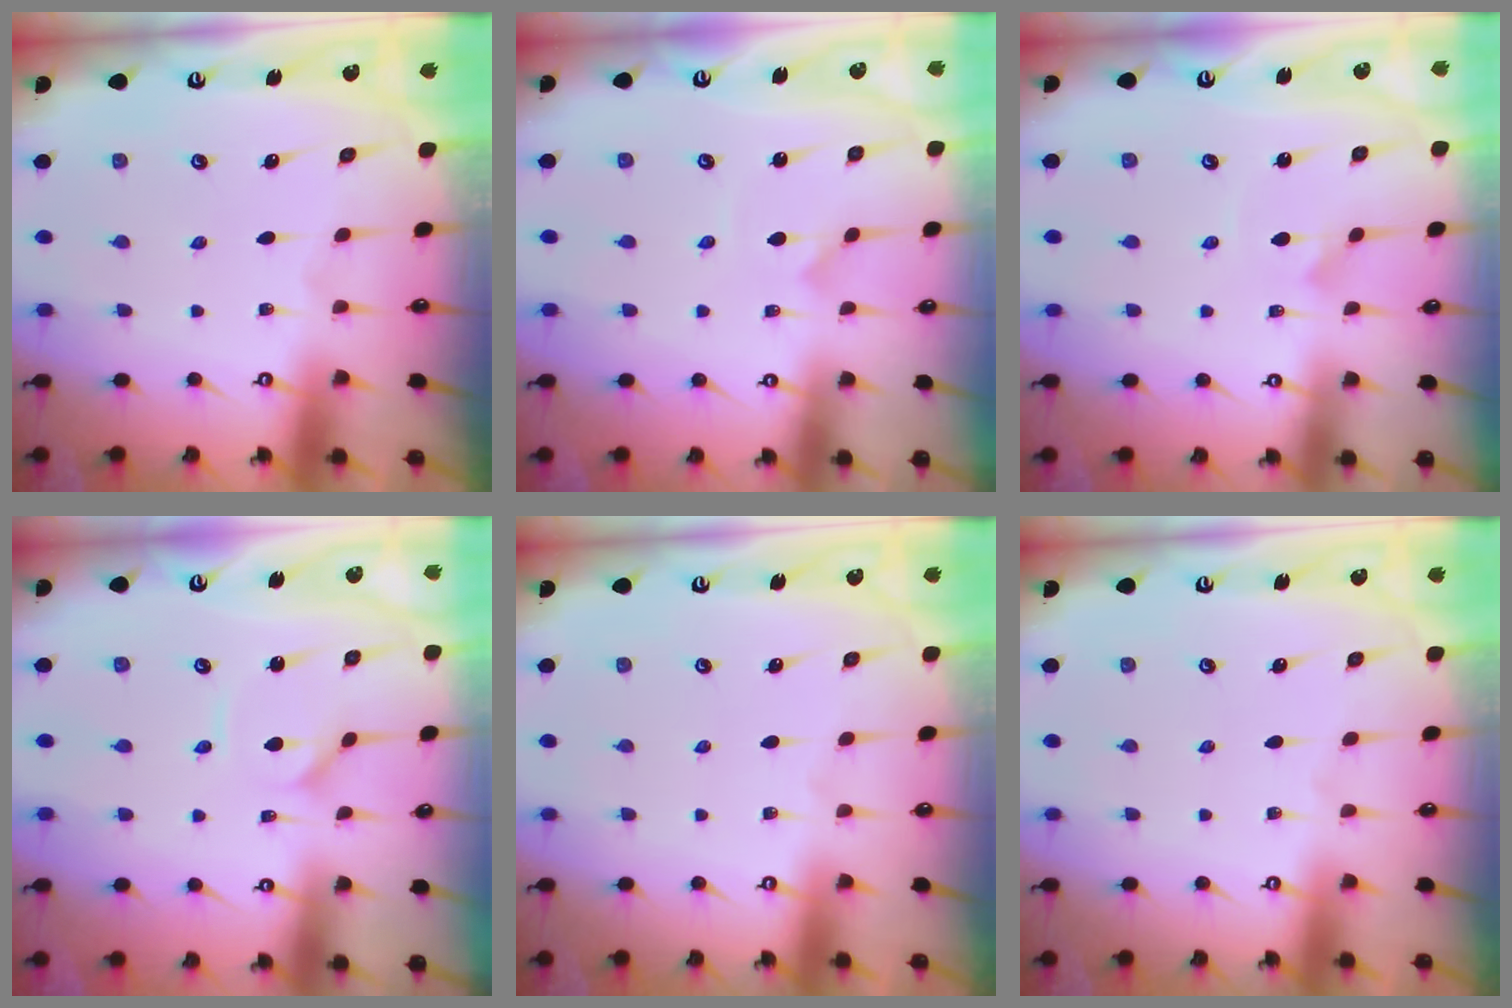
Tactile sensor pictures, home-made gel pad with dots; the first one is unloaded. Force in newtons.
{"total": 0.8, "press": 0.8, "slide": 0.1}
{"total": 2.2, "press": 2.2, "slide": 0.1}
{"total": 1.5, "press": 1.4, "slide": 0.3}
{"total": 0.0}
{"total": 0.0}